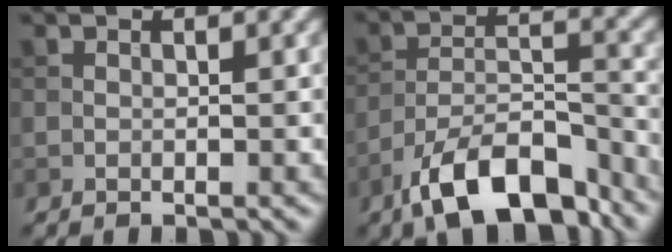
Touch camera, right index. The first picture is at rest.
{"total": 10.0, "force": [-7.0, 3.7, 6.0], "torque": [-0.094, -0.002, -0.130]}